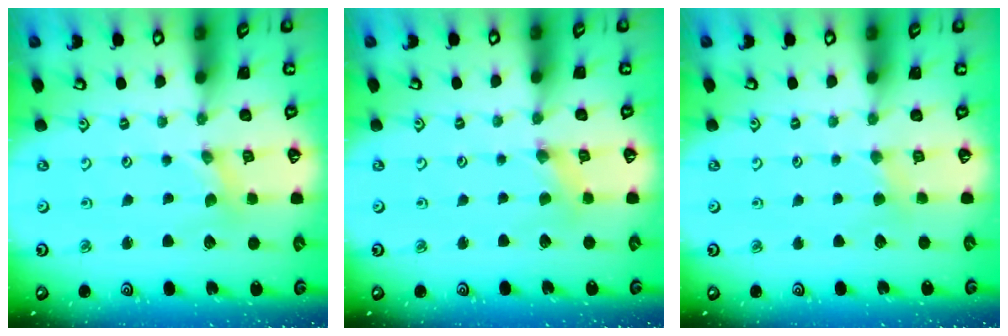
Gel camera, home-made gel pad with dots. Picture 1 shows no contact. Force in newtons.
{"total": 0.9, "press": 0.8, "slide": 0.3}
{"total": 2.1, "press": 2.1, "slide": 0.3}